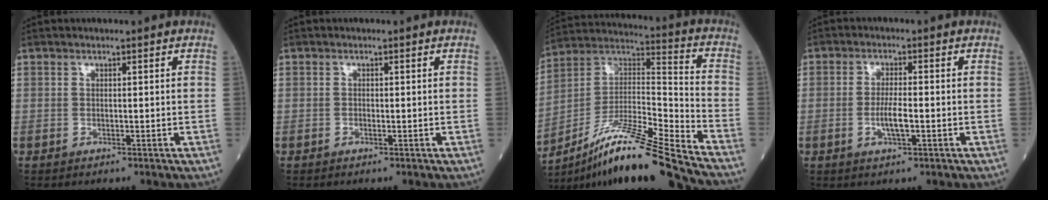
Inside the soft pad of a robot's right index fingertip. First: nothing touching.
{"total": 0.0}
{"total": 19.2, "force": [-15.2, -0.8, 11.8], "torque": [-0.233, -0.001, -0.275]}
{"total": 3.8, "force": [-1.0, 0.6, 3.6], "torque": [-0.077, -0.004, -0.018]}